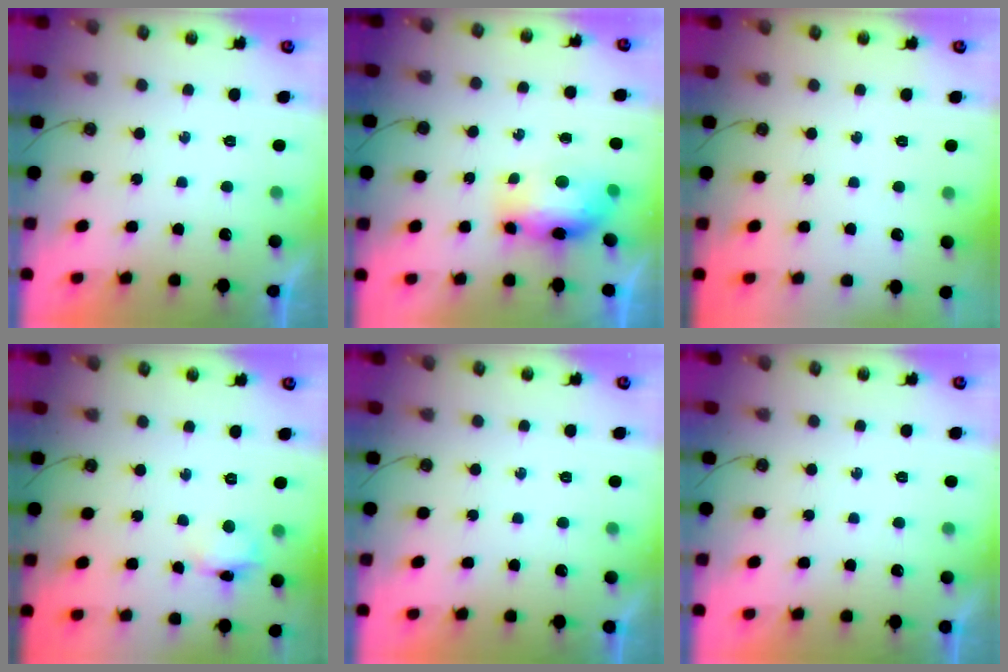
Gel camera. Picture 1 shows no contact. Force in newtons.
{"total": 8.6, "press": 8.5, "slide": 1.0}
{"total": 0.0}
{"total": 5.9, "press": 5.9, "slide": 0.4}
{"total": 0.0}
{"total": 0.0}